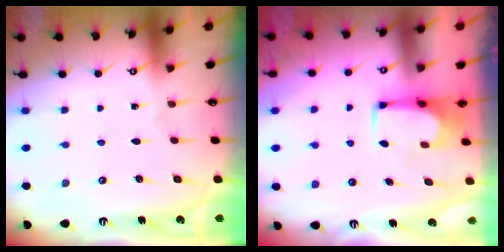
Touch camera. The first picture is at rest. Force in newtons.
{"total": 1.5, "press": 1.5, "slide": 0.3}